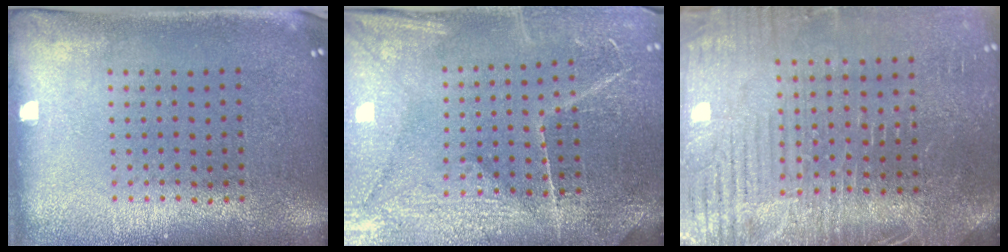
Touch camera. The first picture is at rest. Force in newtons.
{"total": 3.9, "press": 3.8, "slide": 1.1}
{"total": 4.3, "press": 3.9, "slide": 1.7}